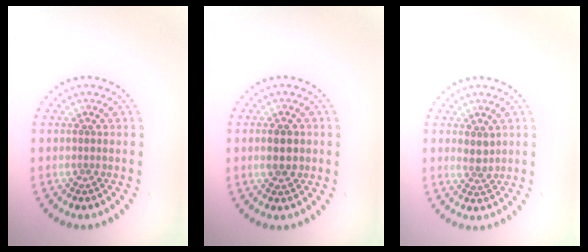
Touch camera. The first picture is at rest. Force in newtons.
{"total": 2.9, "press": 2.9, "slide": 0.2}
{"total": 1.6, "press": 1.4, "slide": 0.7}